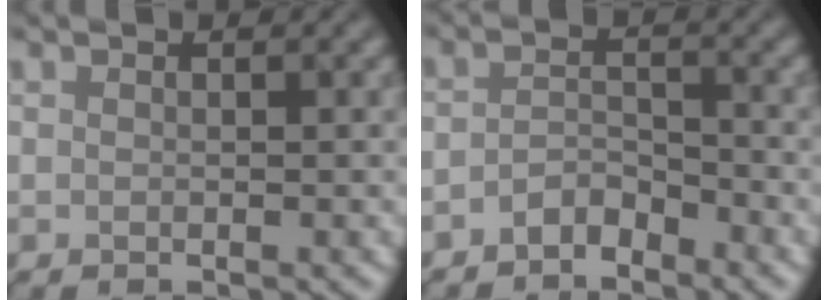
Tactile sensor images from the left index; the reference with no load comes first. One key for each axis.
{"total": 2.6, "fx": -2.6, "fy": 0.2, "fz": 0.1, "tx": -0.012, "ty": 0.005, "tz": -0.037}